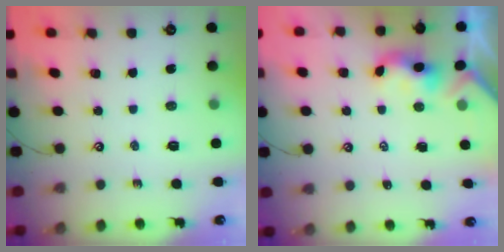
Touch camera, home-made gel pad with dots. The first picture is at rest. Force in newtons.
{"total": 2.4, "press": 2.4, "slide": 0.2}